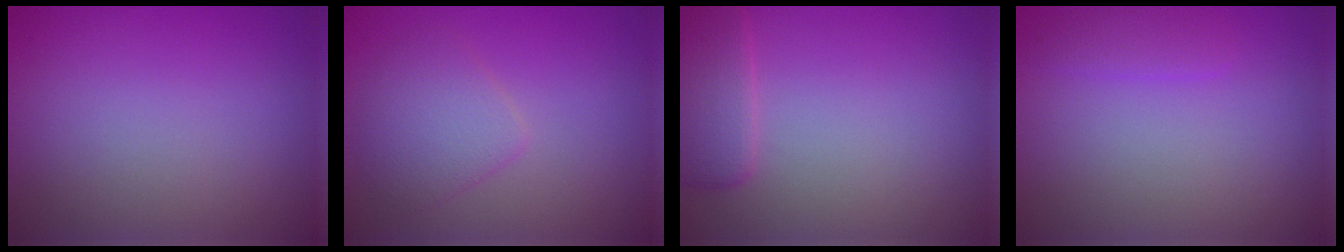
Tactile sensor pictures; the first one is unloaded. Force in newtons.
{"total": 3.0, "press": 3.0, "slide": 0.1}
{"total": 2.9, "press": 2.8, "slide": 0.2}
{"total": 1.4, "press": 1.4, "slide": 0.1}